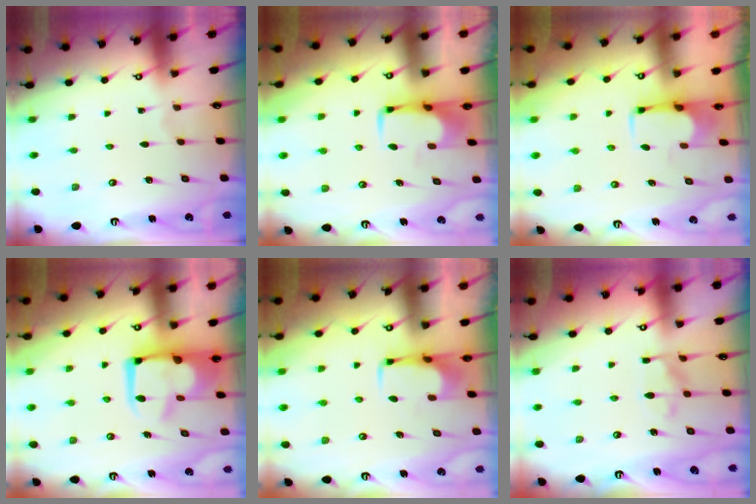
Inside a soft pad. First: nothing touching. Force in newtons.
{"total": 1.6, "press": 1.4, "slide": 0.6}
{"total": 1.9, "press": 1.8, "slide": 0.7}
{"total": 12.8, "press": 12.8, "slide": 1.0}
{"total": 1.7, "press": 1.7, "slide": 0.4}
{"total": 9.8, "press": 9.7, "slide": 0.9}